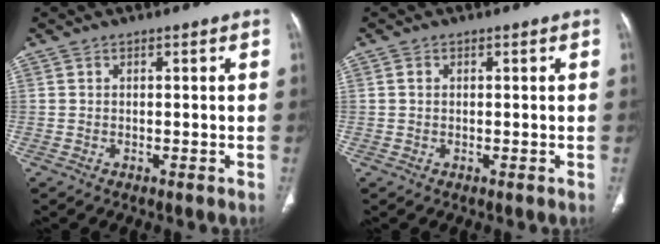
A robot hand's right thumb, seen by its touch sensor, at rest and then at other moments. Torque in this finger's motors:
{"motor_torque": [-0.58, 0.26, 0.14, -0.29, -0.05]}